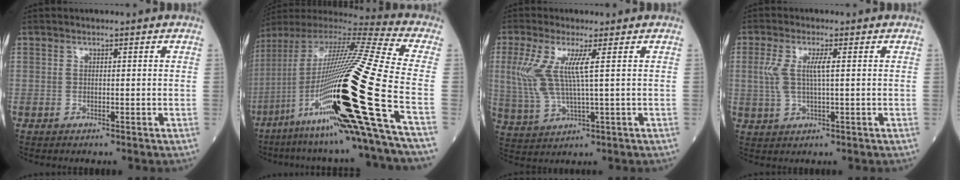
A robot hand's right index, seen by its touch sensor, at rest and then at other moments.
{"total": 31.5, "force": [-10.8, -0.9, 29.6], "torque": [-0.509, -0.045, -0.204]}
{"total": 7.9, "force": [1.8, 0.9, 7.6], "torque": [-0.192, 0.000, 0.040]}
{"total": 4.8, "force": [0.8, 0.9, 4.7], "torque": [-0.111, 0.004, 0.016]}